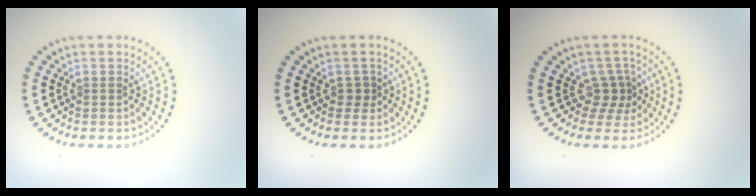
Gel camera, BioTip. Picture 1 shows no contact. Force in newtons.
{"total": 0.8, "press": 0.7, "slide": 0.4}
{"total": 2.2, "press": 1.5, "slide": 1.6}